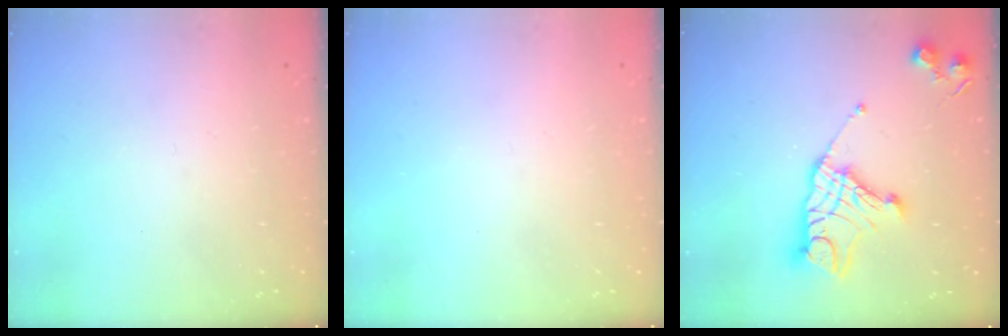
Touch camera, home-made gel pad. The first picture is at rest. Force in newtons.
{"total": 0.0}
{"total": 14.2, "press": 14.2, "slide": 1.0}